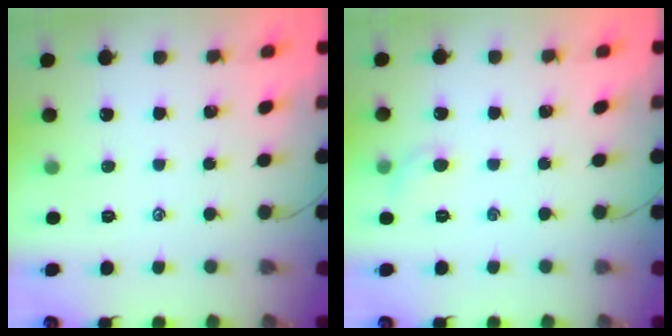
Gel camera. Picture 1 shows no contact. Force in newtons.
{"total": 4.8, "press": 4.6, "slide": 1.5}